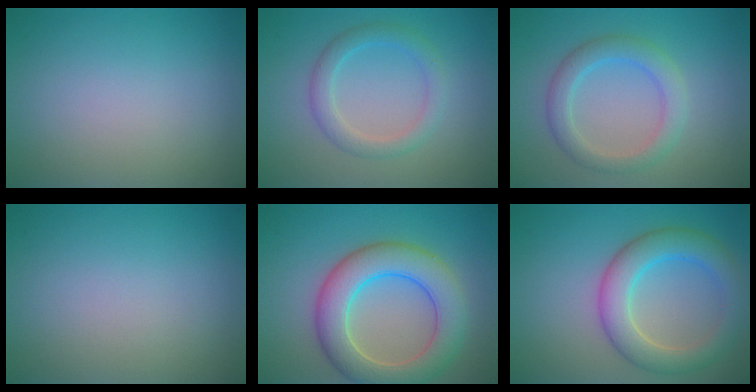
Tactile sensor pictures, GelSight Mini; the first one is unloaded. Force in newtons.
{"total": 2.7, "press": 2.6, "slide": 0.1}
{"total": 3.4, "press": 3.4, "slide": 0.0}
{"total": 0.0}
{"total": 7.5, "press": 7.5, "slide": 0.3}
{"total": 5.6, "press": 5.6, "slide": 0.5}